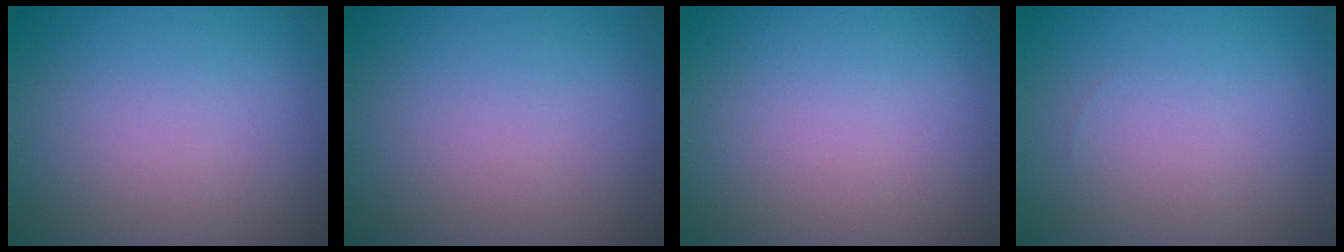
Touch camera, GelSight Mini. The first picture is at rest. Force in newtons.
{"total": 0.0}
{"total": 0.0}
{"total": 0.0}